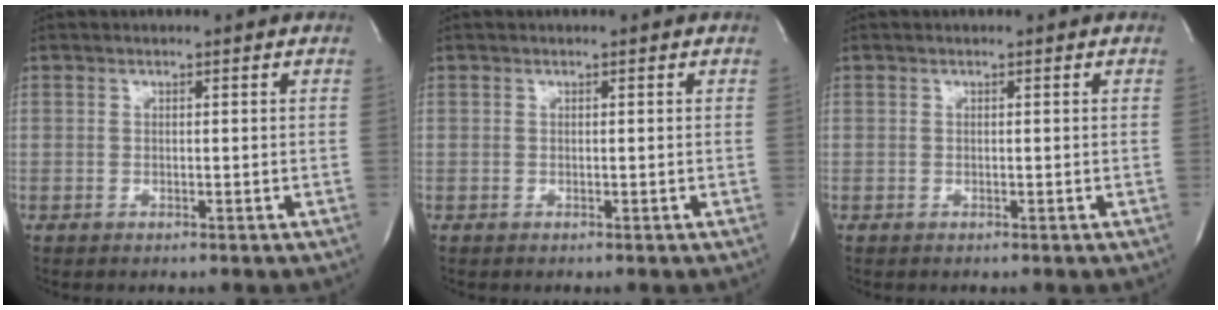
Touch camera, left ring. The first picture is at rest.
{"total": 0.0}
{"total": 0.0}